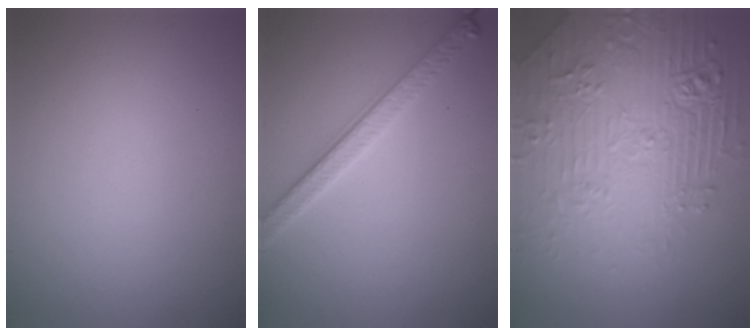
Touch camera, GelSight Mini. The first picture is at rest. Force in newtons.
{"total": 2.8, "press": 2.7, "slide": 0.8}
{"total": 6.6, "press": 5.4, "slide": 3.8}